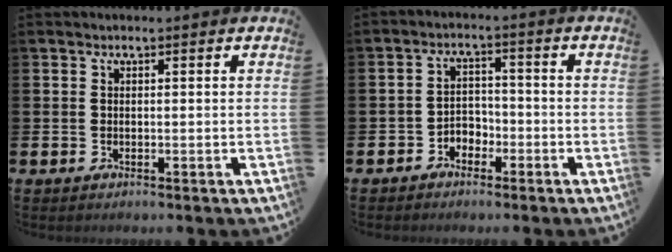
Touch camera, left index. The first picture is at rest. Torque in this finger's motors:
{"motor_torque": [-0.03, 0.11, -0.04, 0.00]}